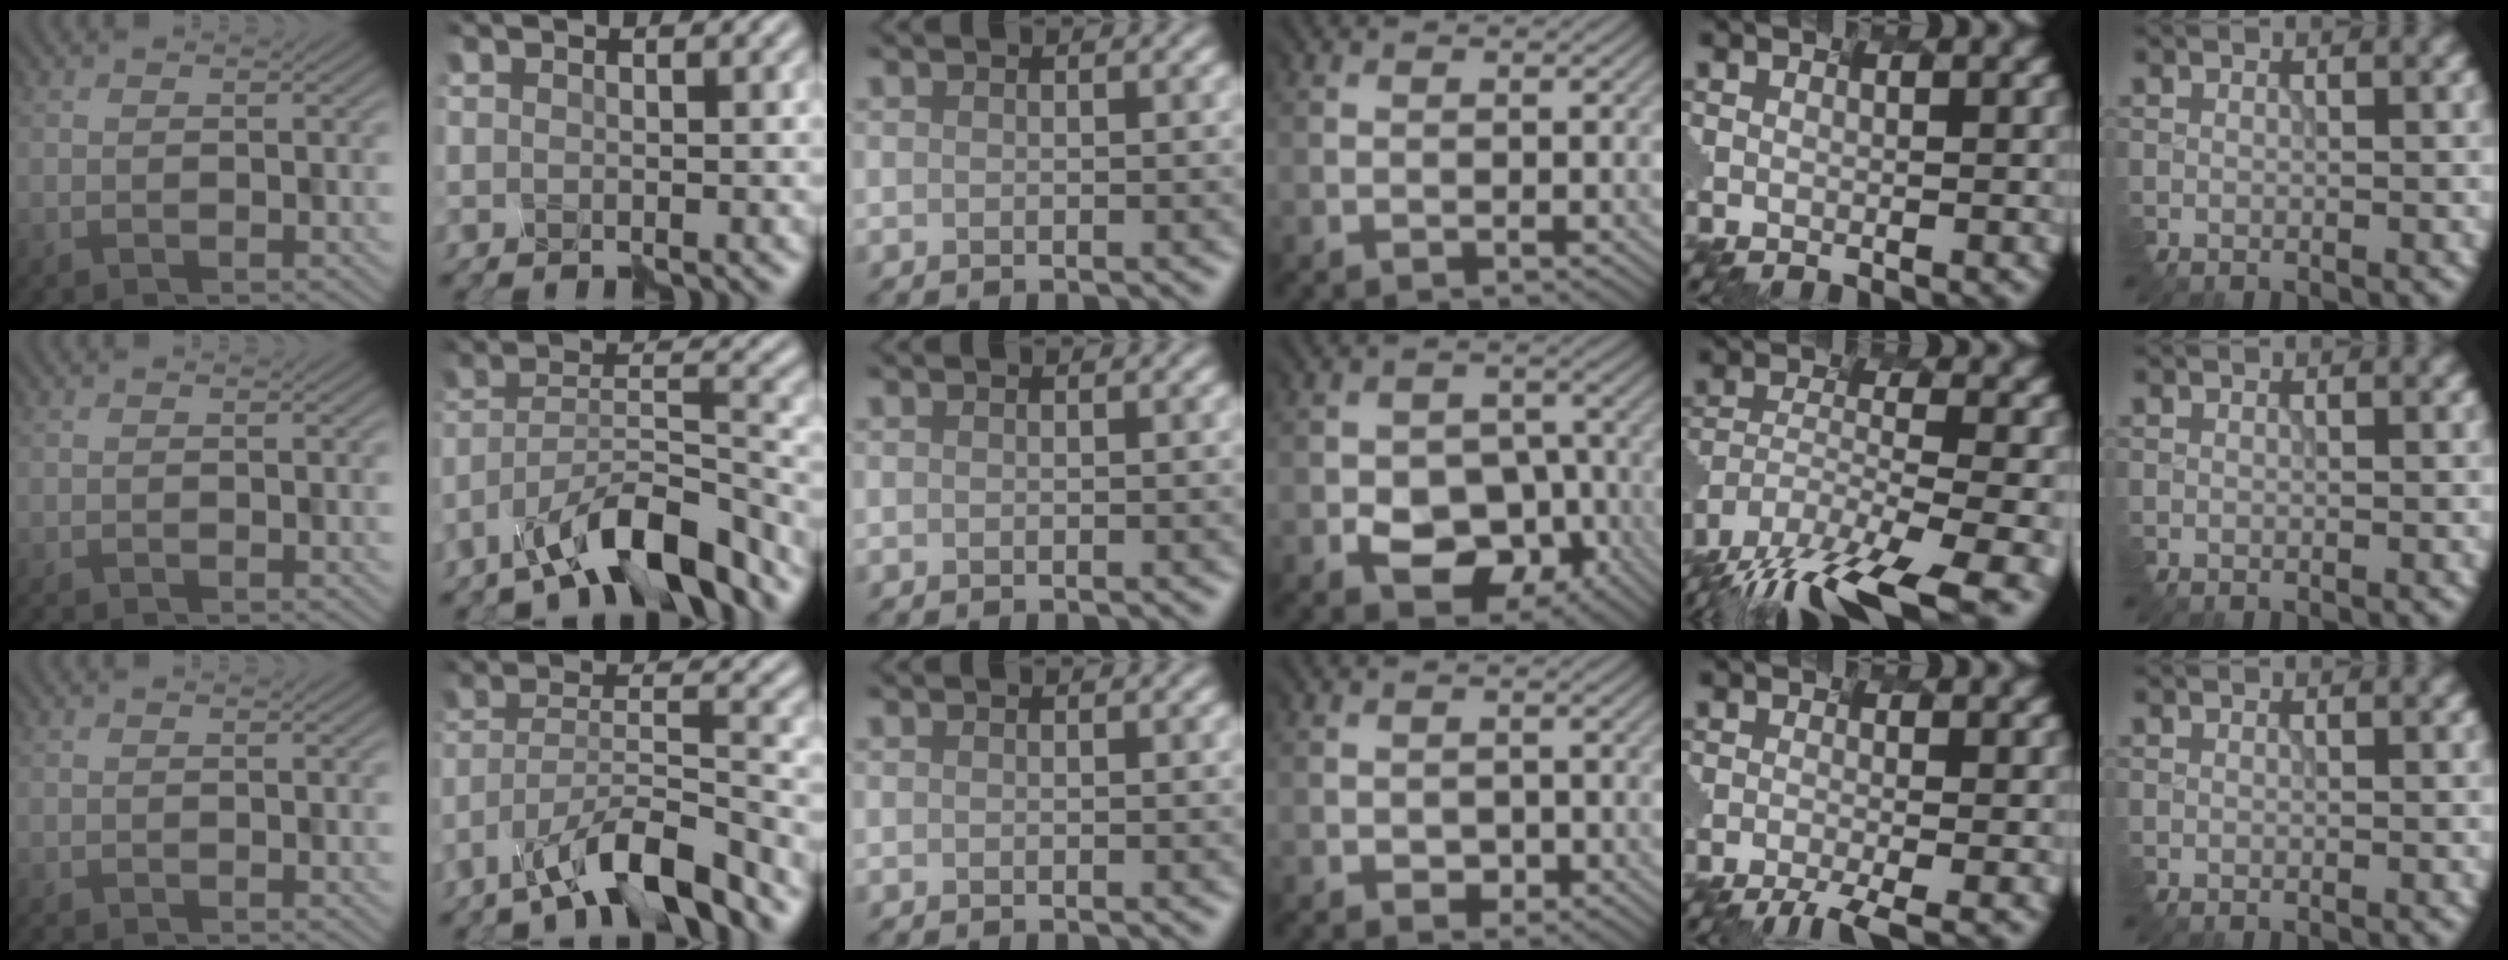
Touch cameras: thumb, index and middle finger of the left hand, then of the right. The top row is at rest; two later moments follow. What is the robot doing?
{"motion": "disassemble", "object": "puzzle pieces"}